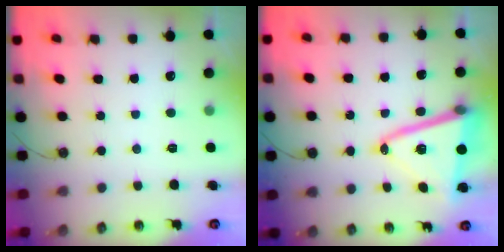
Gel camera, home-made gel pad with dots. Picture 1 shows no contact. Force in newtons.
{"total": 16.9, "press": 16.7, "slide": 2.4}